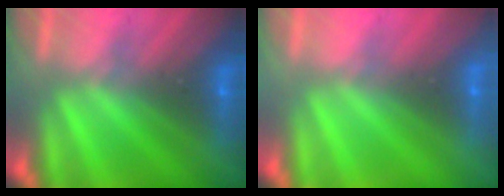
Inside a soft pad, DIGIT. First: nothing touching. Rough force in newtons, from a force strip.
{"total": 3.0}